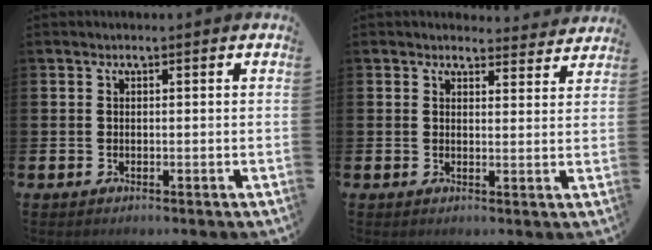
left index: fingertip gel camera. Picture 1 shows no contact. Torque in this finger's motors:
{"motor_torque": [0.95, -1.19, 0.18, -0.01]}